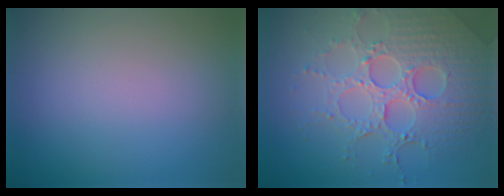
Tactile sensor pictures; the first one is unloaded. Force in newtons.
{"total": 6.6, "press": 5.3, "slide": 4.1}